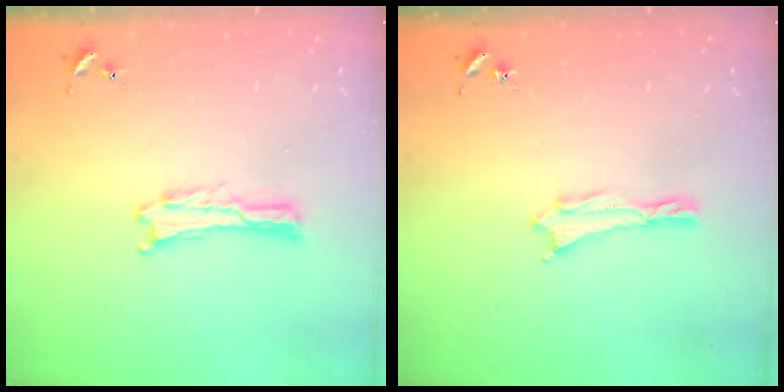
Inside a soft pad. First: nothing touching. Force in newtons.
{"total": 0.5, "press": 0.5, "slide": 0.2}